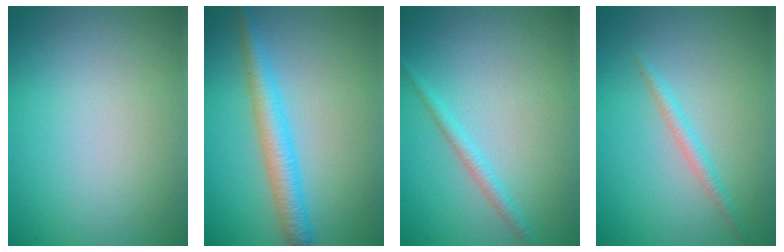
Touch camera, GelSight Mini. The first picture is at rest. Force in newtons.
{"total": 3.4, "press": 3.4, "slide": 0.0}
{"total": 1.4, "press": 1.4, "slide": 0.1}
{"total": 1.3, "press": 1.3, "slide": 0.1}